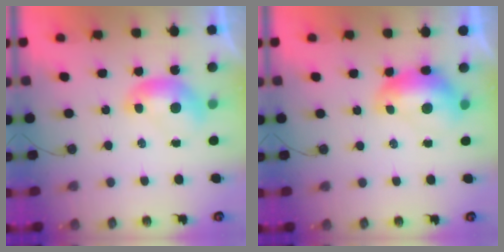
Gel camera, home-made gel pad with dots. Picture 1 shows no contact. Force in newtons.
{"total": 2.8, "press": 2.7, "slide": 0.7}